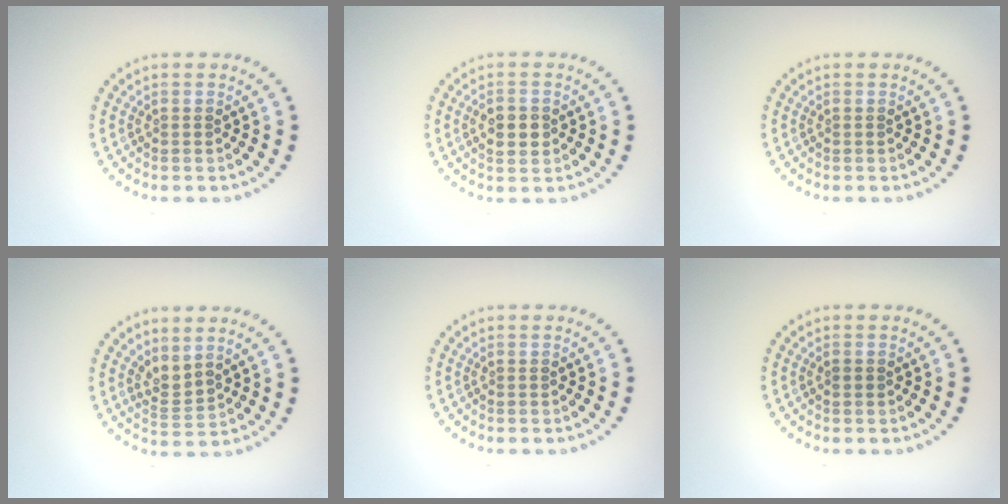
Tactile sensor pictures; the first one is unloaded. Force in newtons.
{"total": 2.7, "press": 2.7, "slide": 0.2}
{"total": 0.0}
{"total": 2.2, "press": 1.5, "slide": 1.6}
{"total": 0.0}
{"total": 0.6, "press": 0.6, "slide": 0.0}